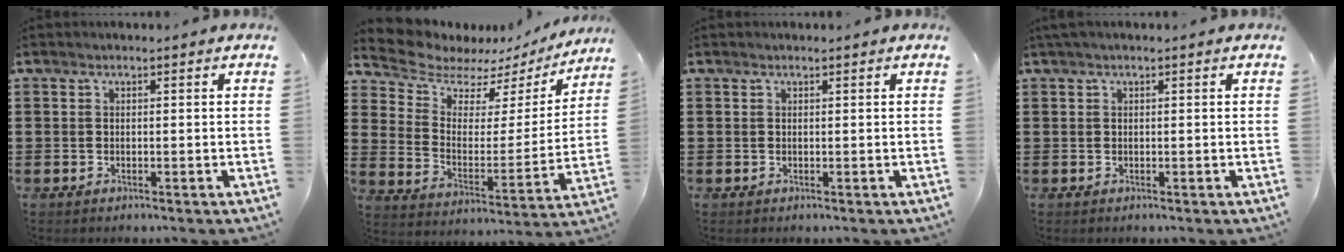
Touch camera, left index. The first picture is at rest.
{"total": 7.6, "force": [6.7, 3.0, 1.9], "torque": [-0.076, -0.038, 0.118]}
{"total": 0.0}
{"total": 0.6, "force": [0.2, 0.0, 0.6], "torque": [-0.010, 0.000, 0.005]}